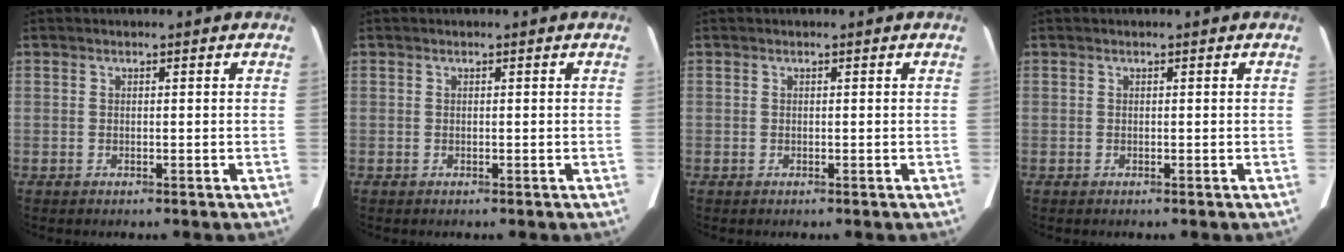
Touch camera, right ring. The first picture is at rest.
{"total": 0.0}
{"total": 0.0}
{"total": 0.0}